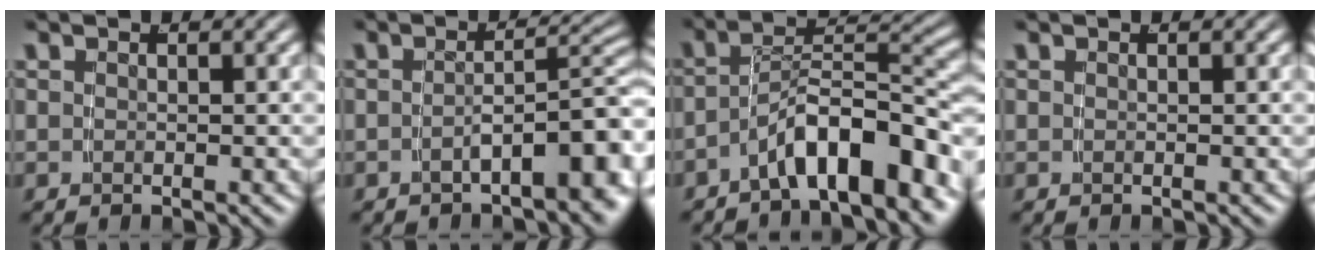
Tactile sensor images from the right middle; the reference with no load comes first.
{"total": 6.6, "force": [-3.8, 2.2, 5.0], "torque": [-0.053, -0.001, -0.057]}
{"total": 7.7, "force": [-4.5, 2.4, 5.7], "torque": [-0.073, 0.012, -0.072]}
{"total": 0.0}